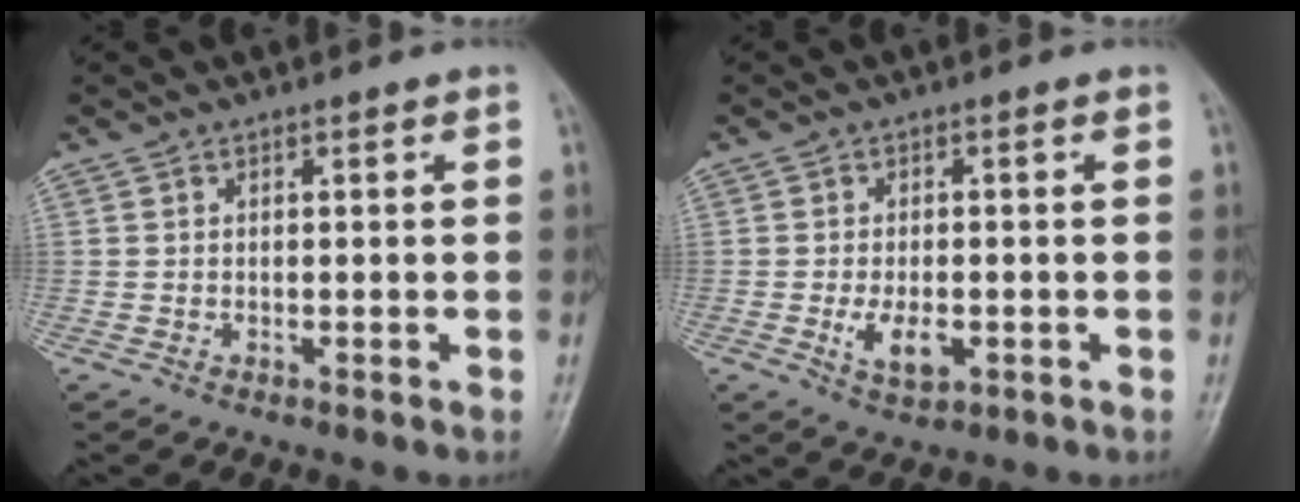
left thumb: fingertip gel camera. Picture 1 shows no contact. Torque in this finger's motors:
{"motor_torque": [-0.13, 0.50, 0.64, 0.12, 0.04]}